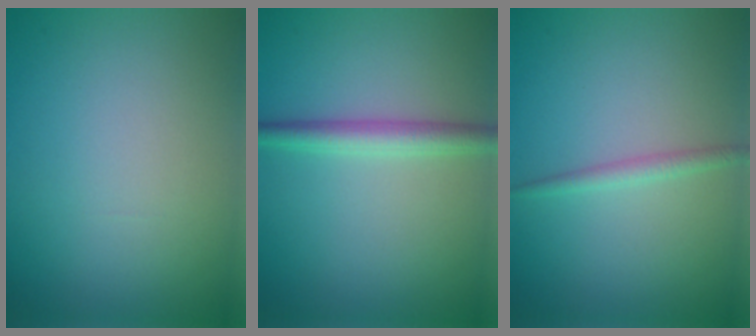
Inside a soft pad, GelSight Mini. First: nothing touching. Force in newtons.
{"total": 2.7, "press": 2.7, "slide": 0.0}
{"total": 1.3, "press": 1.3, "slide": 0.0}